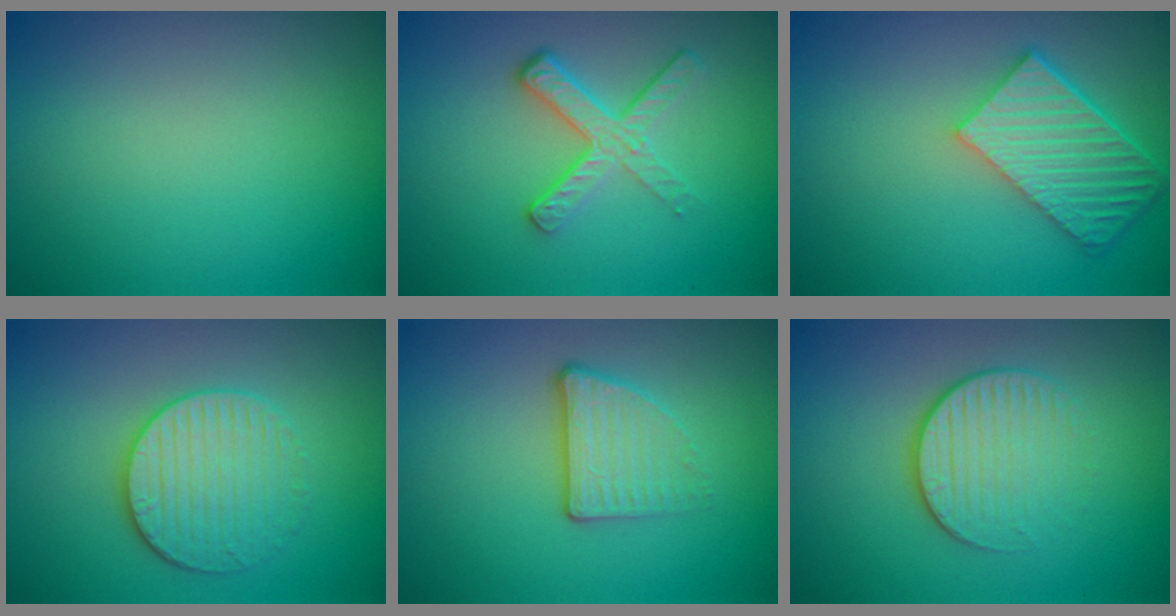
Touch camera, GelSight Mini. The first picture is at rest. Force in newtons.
{"total": 4.0, "press": 2.6, "slide": 3.1}
{"total": 5.8, "press": 4.5, "slide": 3.6}
{"total": 3.6, "press": 3.3, "slide": 1.4}
{"total": 3.5, "press": 2.5, "slide": 2.5}
{"total": 4.1, "press": 2.6, "slide": 3.2}